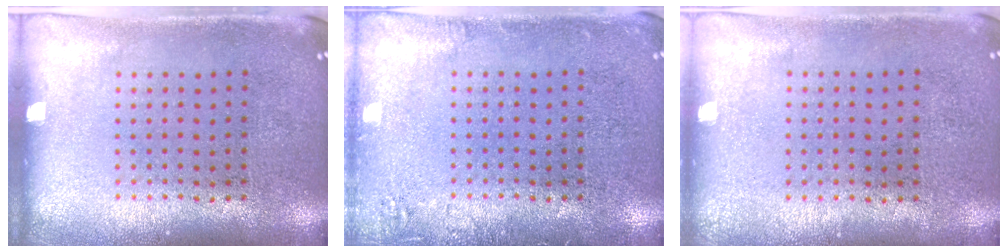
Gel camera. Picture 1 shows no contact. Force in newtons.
{"total": 1.5, "press": 1.4, "slide": 0.3}
{"total": 0.0}